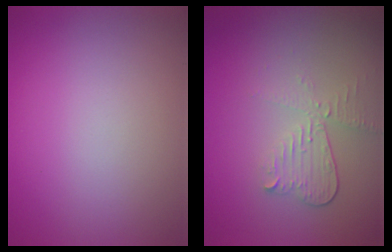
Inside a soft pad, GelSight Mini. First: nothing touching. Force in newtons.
{"total": 3.0, "press": 2.6, "slide": 1.5}